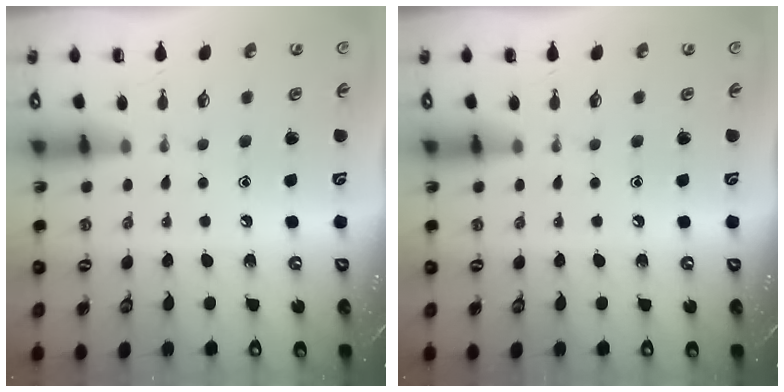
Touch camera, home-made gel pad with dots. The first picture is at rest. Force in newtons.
{"total": 0.0}